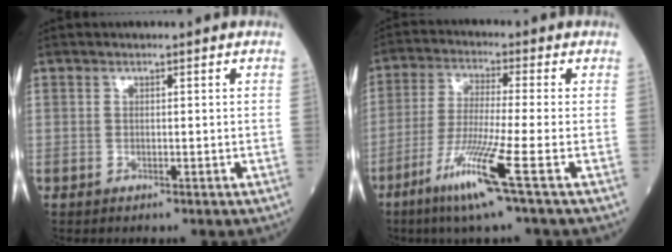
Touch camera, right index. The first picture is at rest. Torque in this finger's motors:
{"motor_torque": [0.10, -0.26, 0.12, 0.13]}